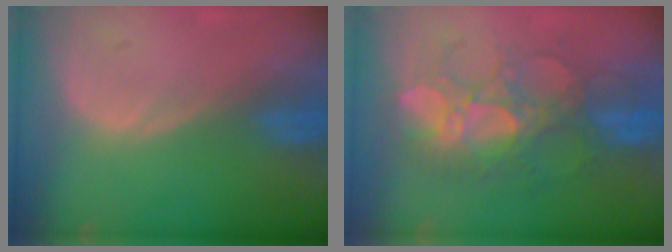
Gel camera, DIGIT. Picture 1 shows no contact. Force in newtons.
{"total": 8.8, "press": 8.7, "slide": 1.6}